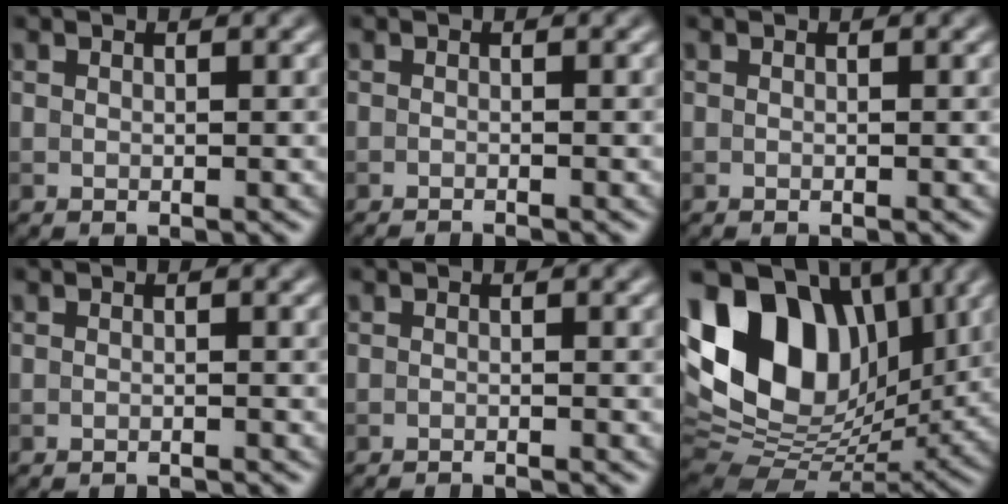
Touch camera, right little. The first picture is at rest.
{"total": 1.6, "force": [-1.5, 0.2, 0.7], "torque": [0.000, -0.003, -0.026]}
{"total": 0.0}
{"total": 2.3, "force": [-2.3, 0.2, 0.6], "torque": [-0.001, -0.001, -0.032]}
{"total": 2.9, "force": [-2.7, 0.4, 0.9], "torque": [-0.006, 0.000, -0.039]}
{"total": 15.3, "force": [4.5, 10.1, 10.5], "torque": [-0.190, 0.025, 0.079]}